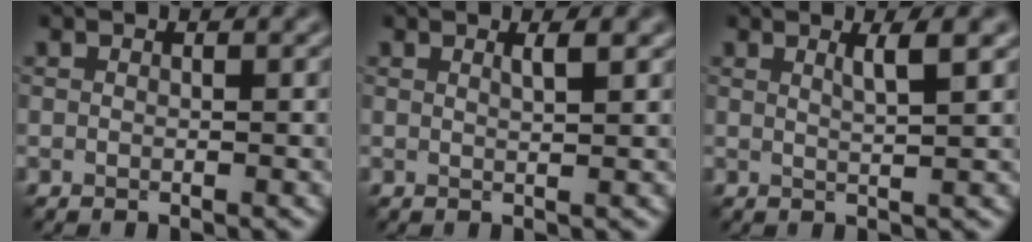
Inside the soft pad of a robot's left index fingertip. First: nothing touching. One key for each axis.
{"total": 1.5, "fx": 0.8, "fy": 0.4, "fz": 1.2, "tx": -0.010, "ty": 0.003, "tz": 0.009}
{"total": 2.5, "fx": 1.2, "fy": 0.6, "fz": 2.1, "tx": -0.022, "ty": 0.004, "tz": 0.014}